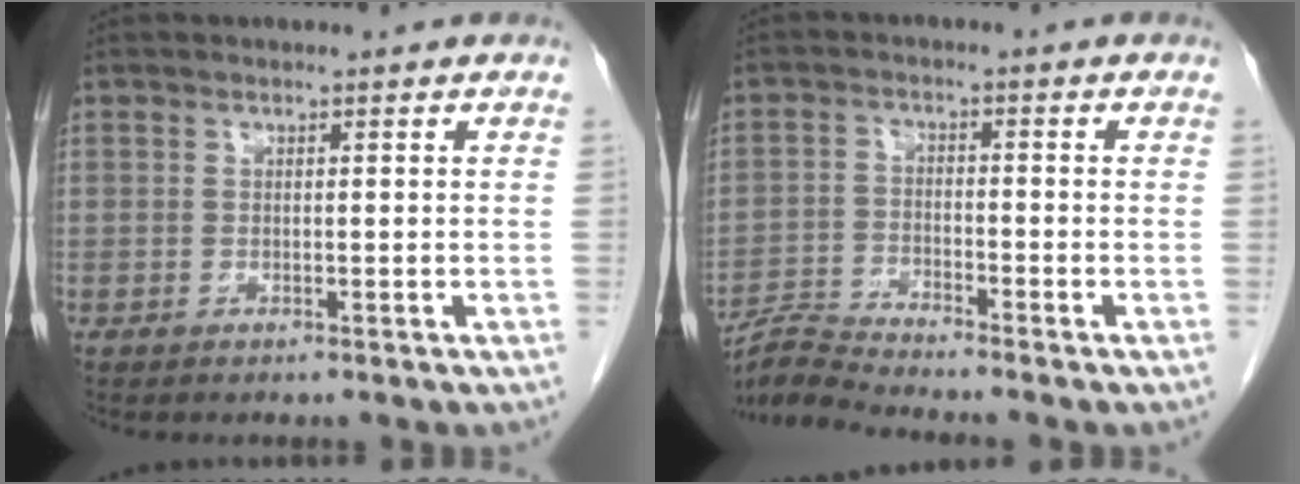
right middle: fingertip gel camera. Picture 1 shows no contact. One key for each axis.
{"total": 5.4, "fx": -5.1, "fy": -1.7, "fz": 0.2, "tx": -0.015, "ty": -0.014, "tz": -0.098}